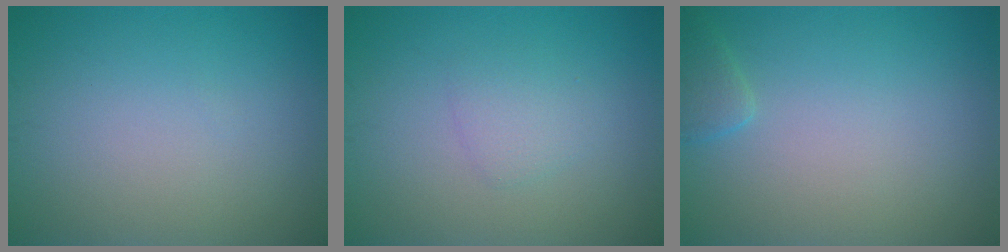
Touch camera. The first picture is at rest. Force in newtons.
{"total": 1.5, "press": 1.5, "slide": 0.0}
{"total": 1.4, "press": 1.4, "slide": 0.1}